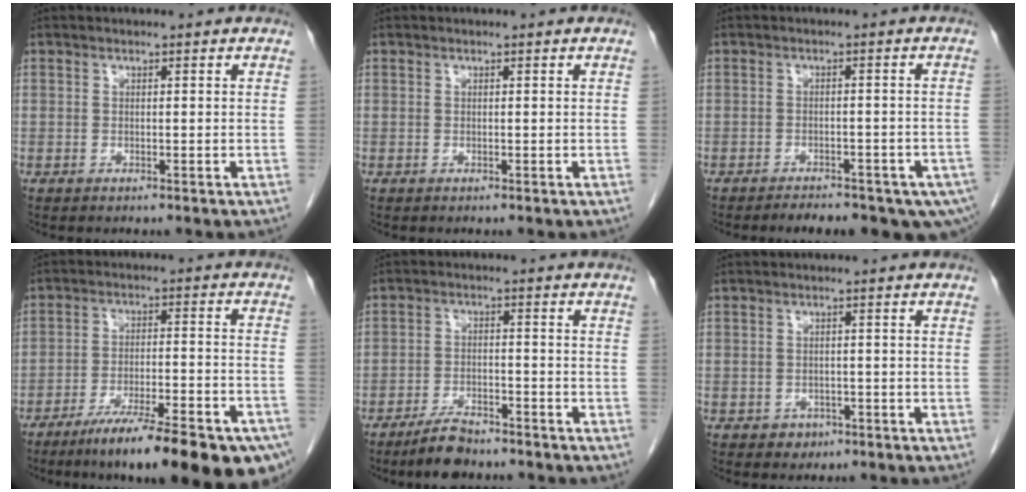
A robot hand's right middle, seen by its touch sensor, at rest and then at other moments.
{"total": 0.0}
{"total": 12.7, "force": [-9.1, 4.9, 7.4], "torque": [-0.092, -0.004, -0.108]}
{"total": 21.6, "force": [-15.5, 3.0, 14.8], "torque": [-0.156, -0.009, -0.228]}
{"total": 5.7, "force": [-4.9, 1.5, 2.6], "torque": [-0.050, -0.007, -0.087]}
{"total": 2.0, "force": [-1.2, 1.5, 0.5], "torque": [-0.010, 0.004, -0.012]}